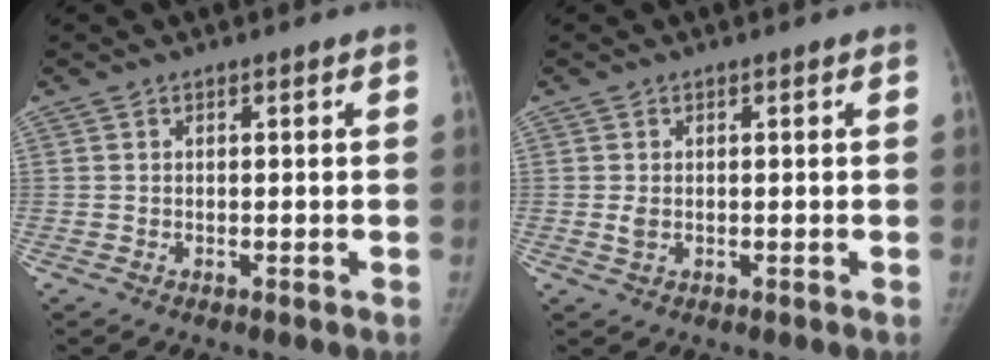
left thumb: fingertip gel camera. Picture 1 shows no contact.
{"total": 1.4, "force": [-0.1, 1.0, 1.0], "torque": [-0.018, -0.002, 0.000]}